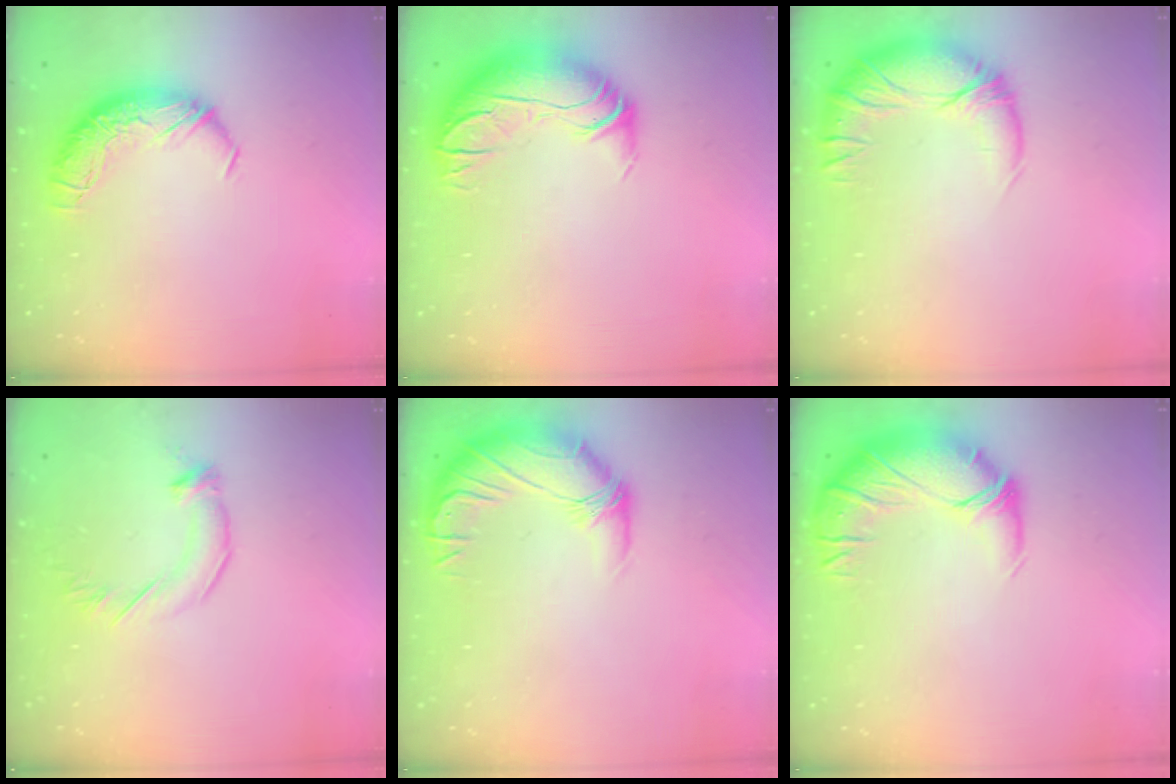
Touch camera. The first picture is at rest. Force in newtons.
{"total": 2.6, "press": 0.4, "slide": 2.6}
{"total": 3.1, "press": 1.0, "slide": 2.9}
{"total": 2.9, "press": 2.9, "slide": 0.5}
{"total": 3.4, "press": 1.5, "slide": 3.1}
{"total": 2.7, "press": 1.1, "slide": 2.5}